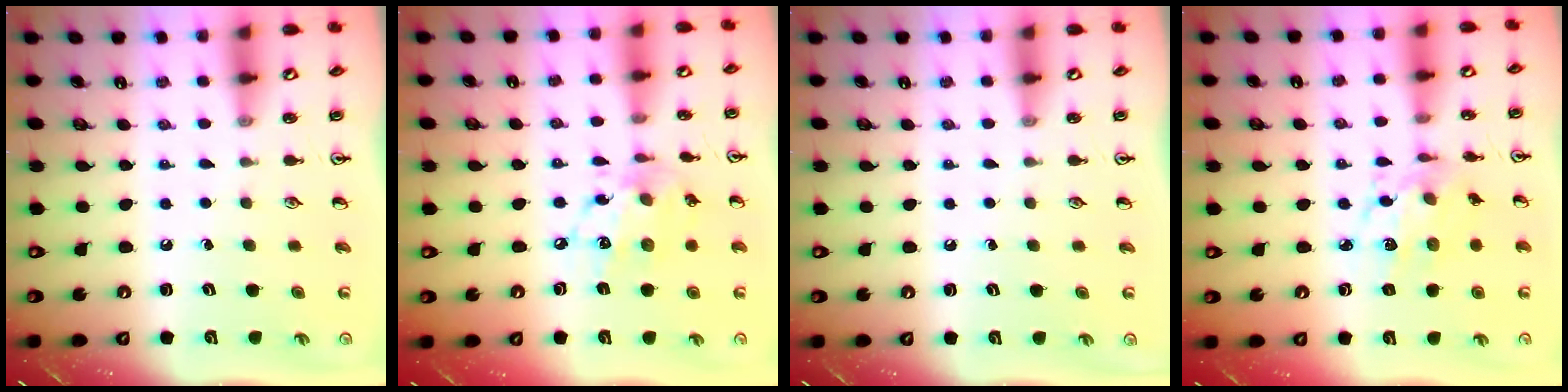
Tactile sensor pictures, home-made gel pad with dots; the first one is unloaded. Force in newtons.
{"total": 12.7, "press": 12.7, "slide": 0.9}
{"total": 0.0}
{"total": 9.5, "press": 9.5, "slide": 0.6}